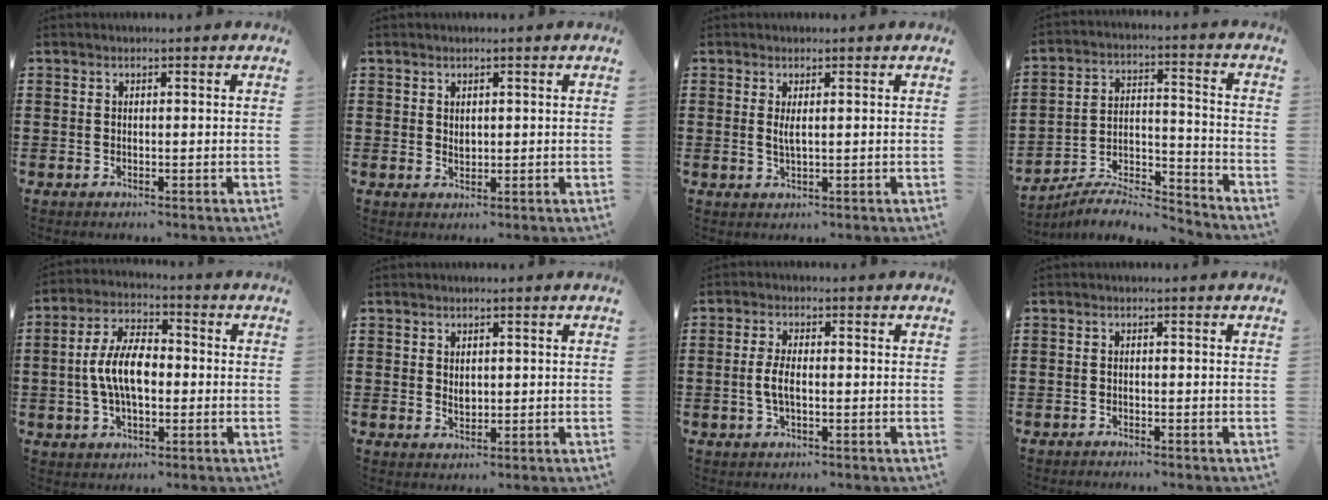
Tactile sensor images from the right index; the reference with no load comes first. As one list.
[{"total": 1.1, "force": [0.7, 0.7, 0.5], "torque": [-0.010, 0.005, 0.014]}, {"total": 1.8, "force": [0.5, 0.3, 1.7], "torque": [-0.034, 0.001, 0.008]}, {"total": 7.2, "force": [-6.8, 1.2, 2.2], "torque": [-0.039, 0.009, -0.134]}, {"total": 8.3, "force": [-0.6, 4.2, 7.1], "torque": [-0.164, 0.002, -0.020]}, {"total": 1.4, "force": [0.5, 1.0, 0.9], "torque": [-0.017, 0.007, 0.010]}, {"total": 3.2, "force": [-0.4, 1.2, 3.0], "torque": [-0.077, -0.005, -0.015]}, {"total": 0.8, "force": [-0.8, 0.1, -0.1], "torque": [0.001, 0.003, -0.017]}]